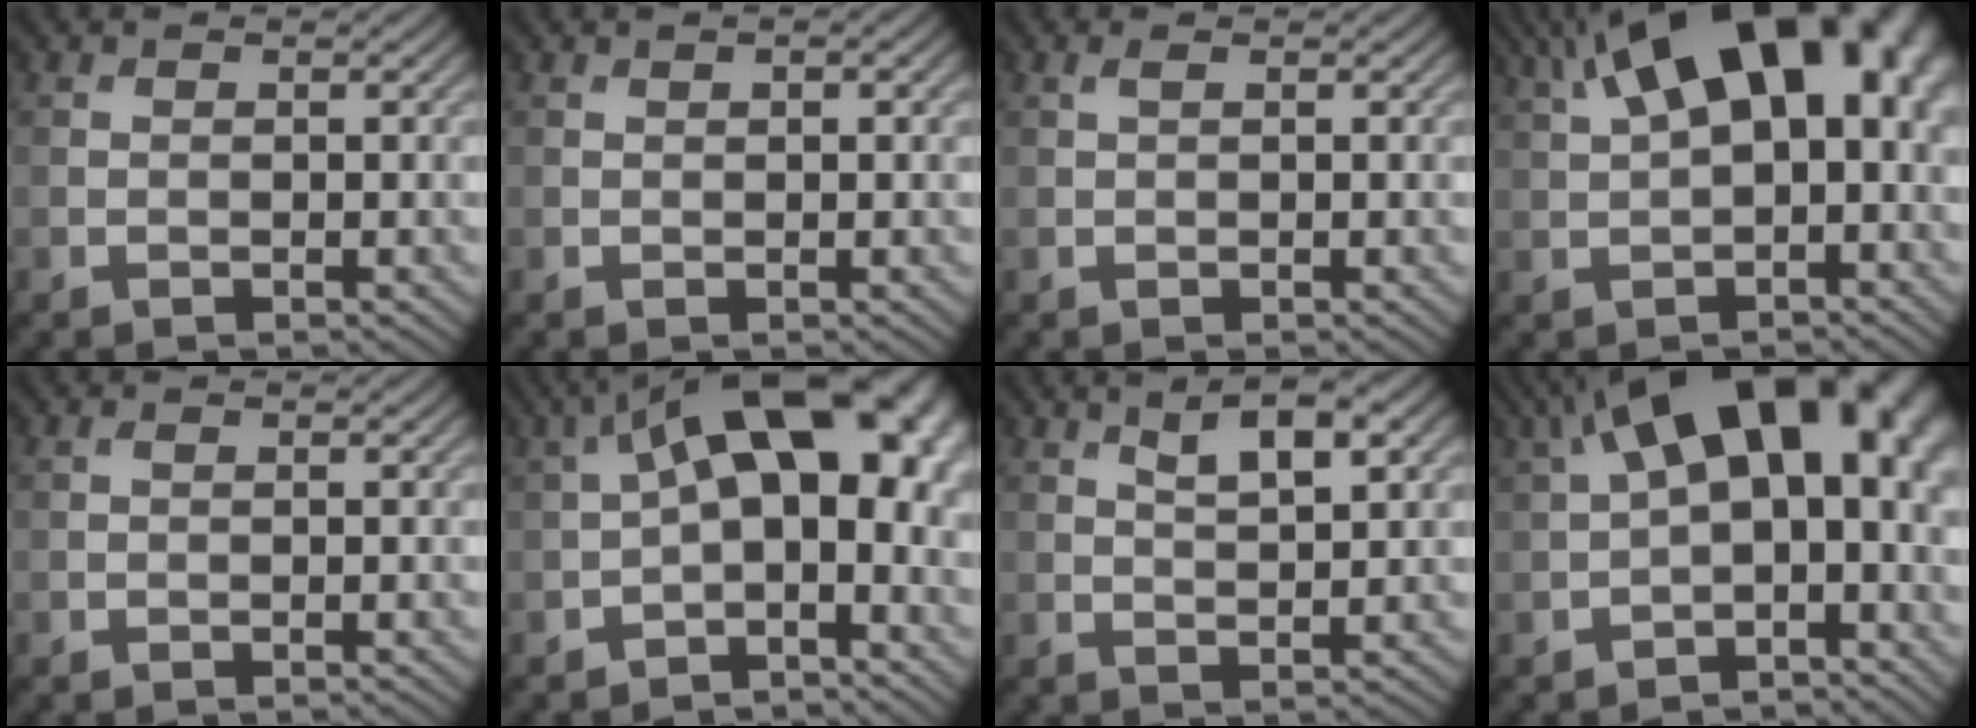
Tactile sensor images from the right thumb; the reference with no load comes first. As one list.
[{"total": 0.8, "force": [0.3, 0.2, 0.7], "torque": [-0.013, 0.002, 0.005]}, {"total": 0.6, "force": [0.3, 0.1, 0.5], "torque": [-0.015, 0.003, 0.008]}, {"total": 17.8, "force": [5.2, 9.0, 14.5], "torque": [-0.212, 0.041, 0.080]}, {"total": 0.0}, {"total": 13.8, "force": [1.0, 7.2, 11.7], "torque": [-0.193, 0.009, 0.017]}, {"total": 4.8, "force": [2.5, 1.3, 3.9], "torque": [-0.077, 0.004, 0.048]}, {"total": 17.2, "force": [3.6, 9.3, 14.0], "torque": [-0.207, 0.017, 0.070]}]